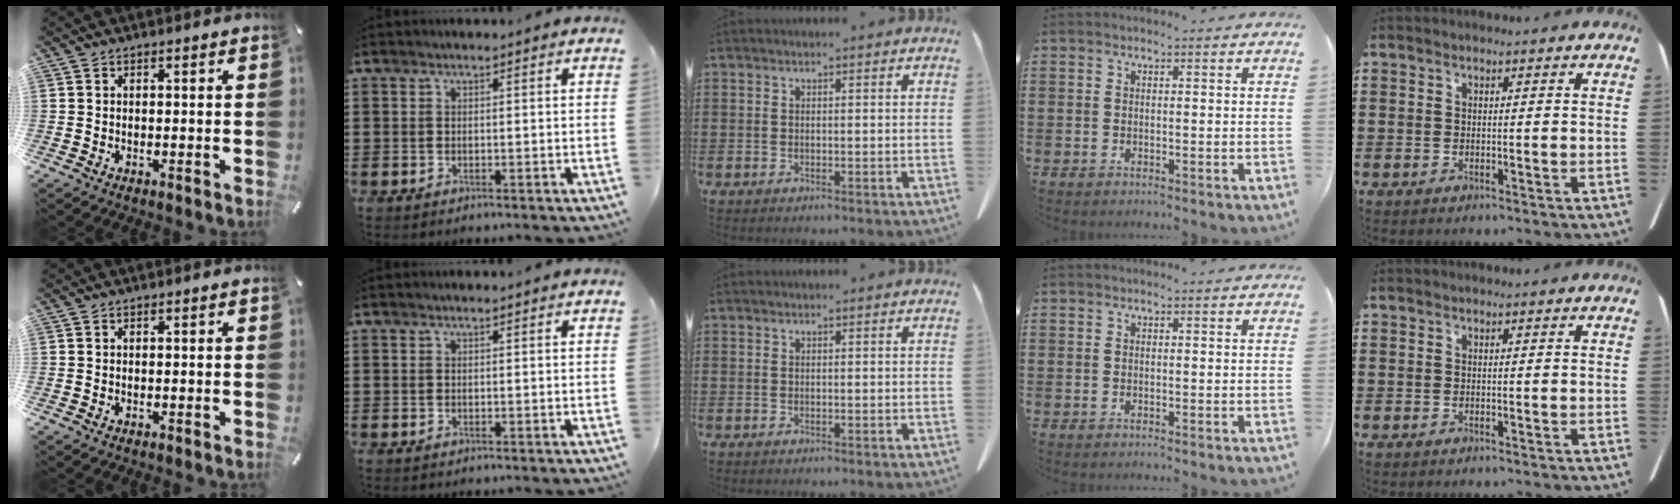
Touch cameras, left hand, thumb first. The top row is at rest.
{}